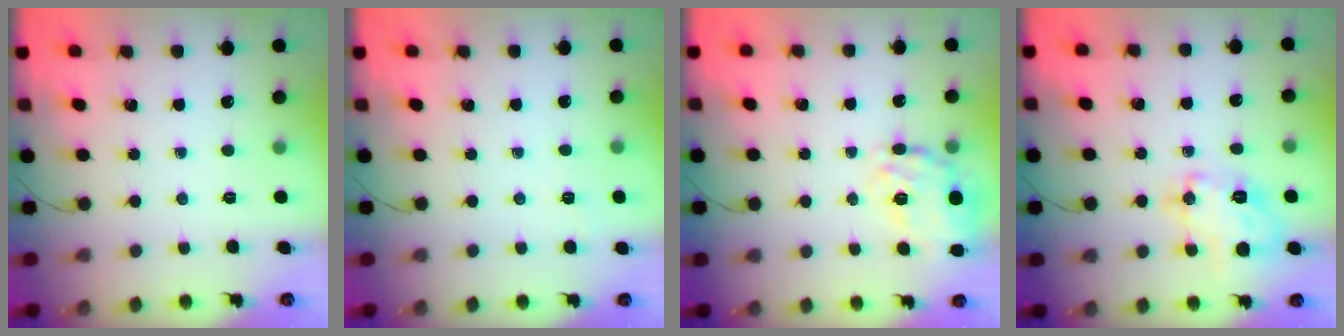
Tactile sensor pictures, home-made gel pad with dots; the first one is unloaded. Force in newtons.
{"total": 3.6, "press": 3.3, "slide": 1.3}
{"total": 19.9, "press": 19.7, "slide": 3.0}
{"total": 13.1, "press": 13.0, "slide": 0.9}